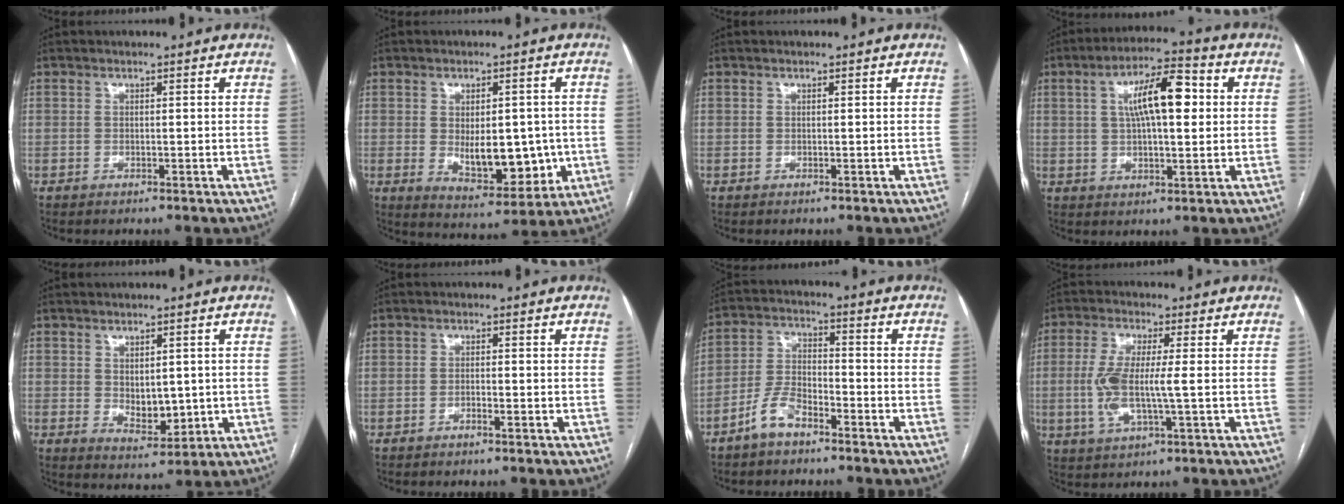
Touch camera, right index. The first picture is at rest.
{"total": 10.0, "force": [-0.9, 4.9, 8.7], "torque": [-0.123, -0.007, 0.003]}
{"total": 0.0}
{"total": 10.7, "force": [2.4, 3.1, 10.0], "torque": [-0.176, 0.027, 0.036]}
{"total": 4.8, "force": [0.2, 2.8, 3.9], "torque": [-0.059, -0.008, 0.018]}
{"total": 0.9, "force": [-0.7, -0.1, 0.6], "torque": [-0.012, 0.002, -0.013]}
{"total": 6.1, "force": [-4.4, 2.4, 3.6], "torque": [-0.082, 0.007, -0.089]}
{"total": 7.6, "force": [-0.5, 1.2, 7.5], "torque": [-0.170, 0.000, -0.012]}